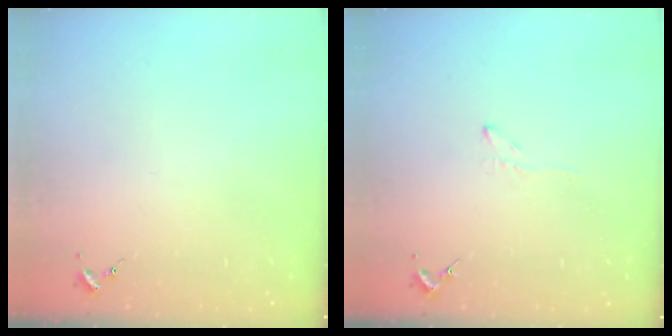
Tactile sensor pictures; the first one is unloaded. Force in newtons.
{"total": 4.2, "press": 4.1, "slide": 0.5}